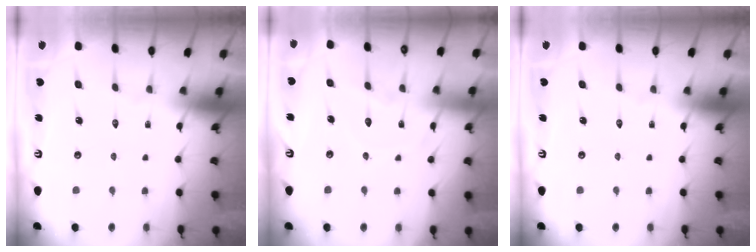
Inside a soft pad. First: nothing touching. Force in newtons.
{"total": 7.4, "press": 7.4, "slide": 0.7}
{"total": 0.0}